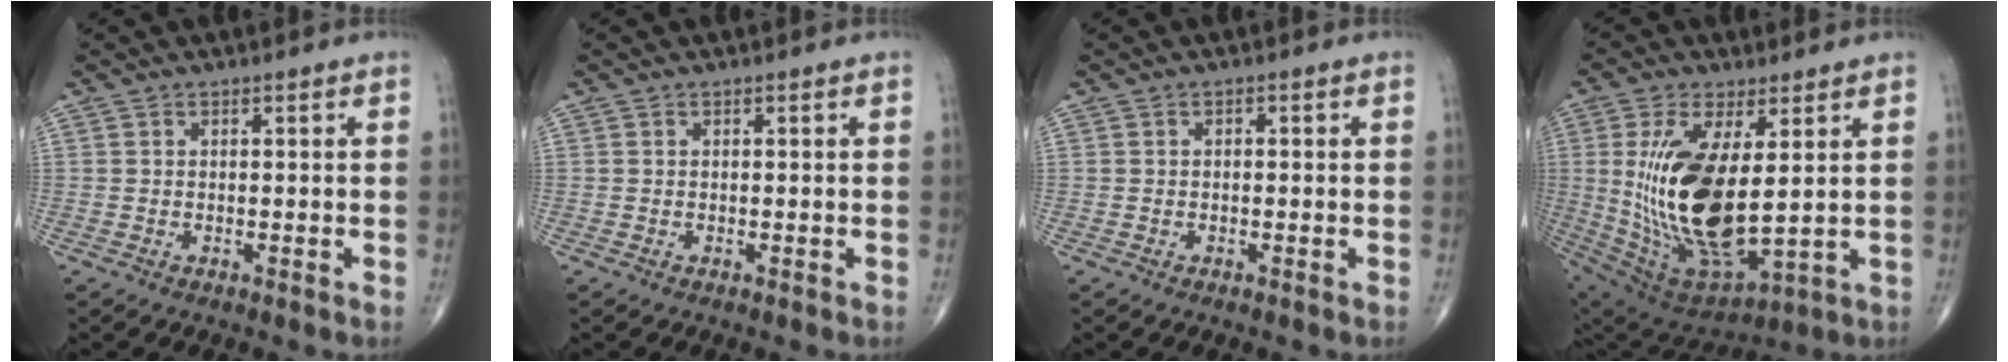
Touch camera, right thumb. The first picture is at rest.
{"total": 0.0}
{"total": 0.6, "force": [0.0, 0.3, 0.5], "torque": [-0.002, 0.002, -0.003]}
{"total": 21.2, "force": [2.0, 8.9, 19.1], "torque": [-0.379, -0.028, 0.059]}